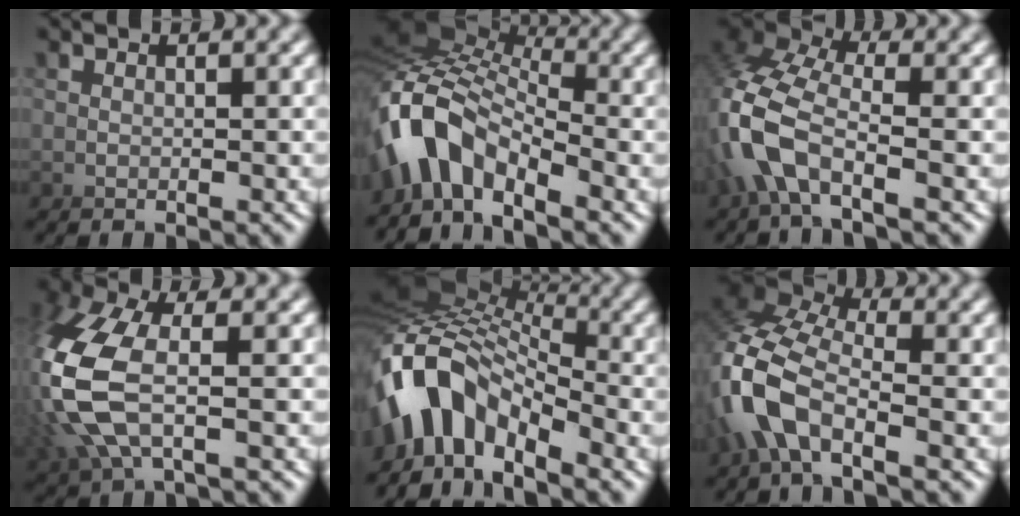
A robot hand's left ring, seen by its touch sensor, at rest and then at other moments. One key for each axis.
{"total": 5.0, "fx": -1.7, "fy": 3.3, "fz": 3.4, "tx": -0.113, "ty": -0.005, "tz": -0.042}
{"total": 3.2, "fx": -1.5, "fy": 2.0, "fz": 1.9, "tx": -0.102, "ty": -0.006, "tz": -0.030}
{"total": 3.2, "fx": -1.1, "fy": 2.3, "fz": 1.9, "tx": -0.146, "ty": -0.031, "tz": -0.003}
{"total": 6.3, "fx": -1.7, "fy": 4.1, "fz": 4.5, "tx": -0.142, "ty": 0.002, "tz": -0.045}
{"total": 4.4, "fx": -1.2, "fy": 3.2, "fz": 2.9, "tx": -0.114, "ty": 0.004, "tz": -0.029}